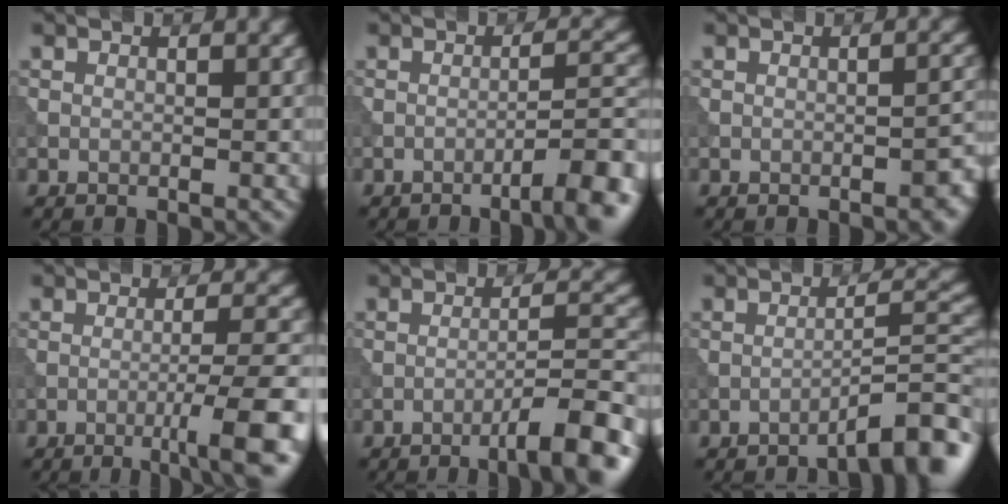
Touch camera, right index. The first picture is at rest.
{"total": 6.0, "force": [-3.4, 1.2, 4.8], "torque": [-0.057, 0.017, -0.054]}
{"total": 2.2, "force": [-1.1, 0.6, 1.8], "torque": [-0.024, 0.006, -0.014]}
{"total": 6.5, "force": [-2.6, 0.8, 6.0], "torque": [-0.083, 0.008, -0.046]}
{"total": 6.7, "force": [-3.9, 1.0, 5.4], "torque": [-0.067, 0.016, -0.062]}
{"total": 5.2, "force": [-3.7, 0.6, 3.6], "torque": [-0.039, 0.023, -0.061]}